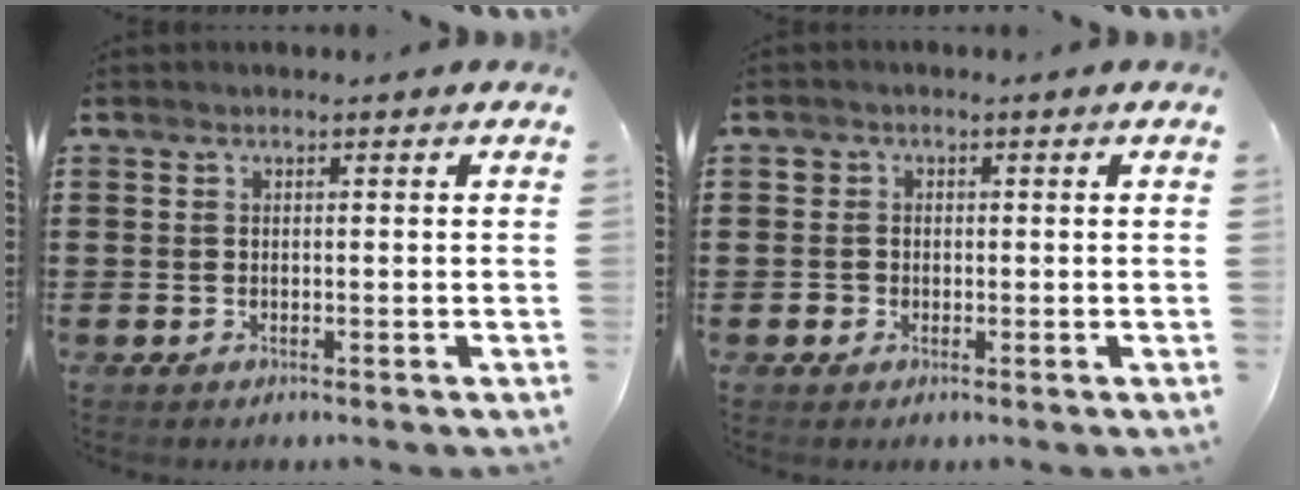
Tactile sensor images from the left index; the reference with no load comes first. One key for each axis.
{"total": 1.7, "fx": -0.2, "fy": 1.7, "fz": 0.1, "tx": -0.010, "ty": 0.005, "tz": -0.006}